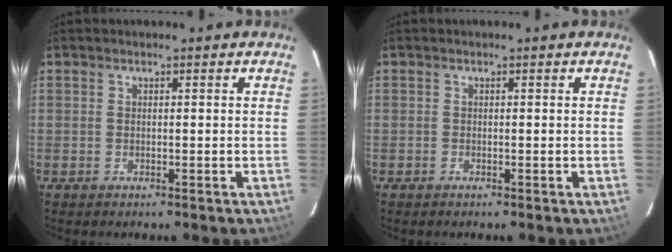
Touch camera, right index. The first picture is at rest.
{"total": 0.0}